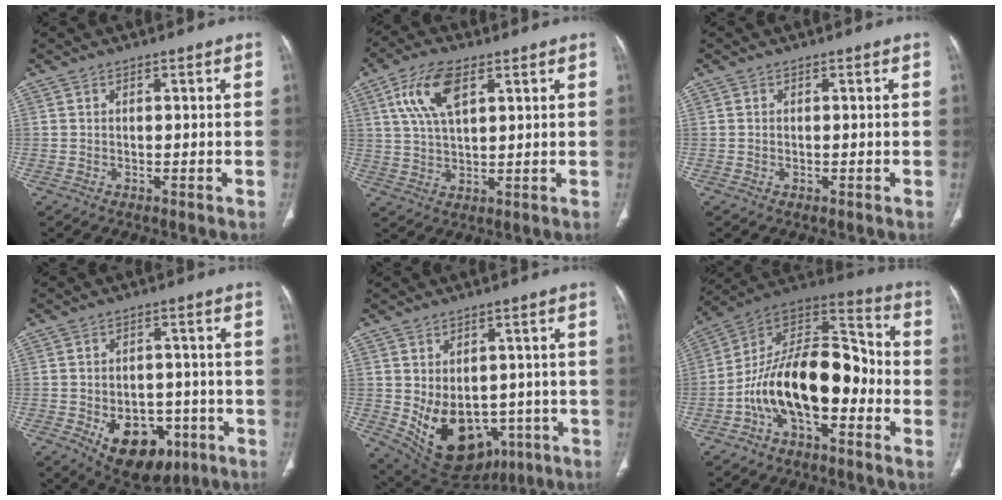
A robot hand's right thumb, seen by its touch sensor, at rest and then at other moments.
{"total": 9.7, "force": [4.1, 4.4, 7.5], "torque": [-0.150, -0.004, 0.081]}
{"total": 0.0}
{"total": 13.7, "force": [-5.7, 9.0, 8.6], "torque": [-0.092, 0.025, -0.069]}
{"total": 16.8, "force": [-4.6, 11.9, 11.0], "torque": [-0.153, 0.010, -0.033]}
{"total": 19.4, "force": [-5.5, 10.2, 15.5], "torque": [-0.240, 0.076, -0.098]}